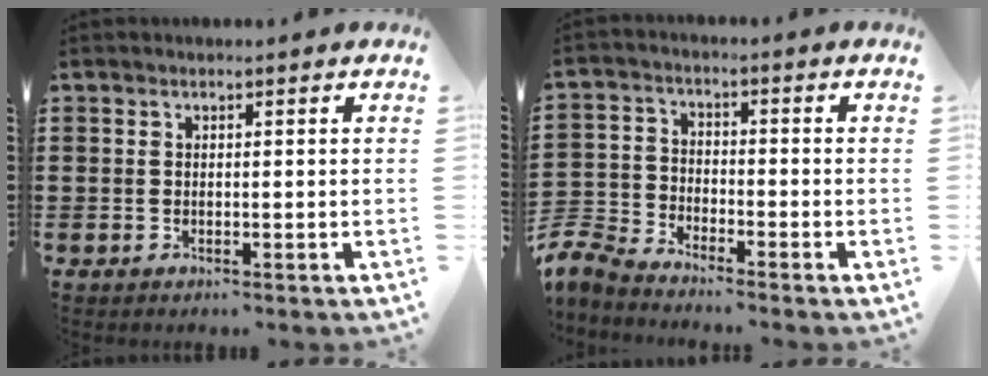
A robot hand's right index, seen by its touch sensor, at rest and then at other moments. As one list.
[{"total": 5.2, "force": [-5.1, 0.9, 0.8], "torque": [-0.050, -0.005, -0.111]}]